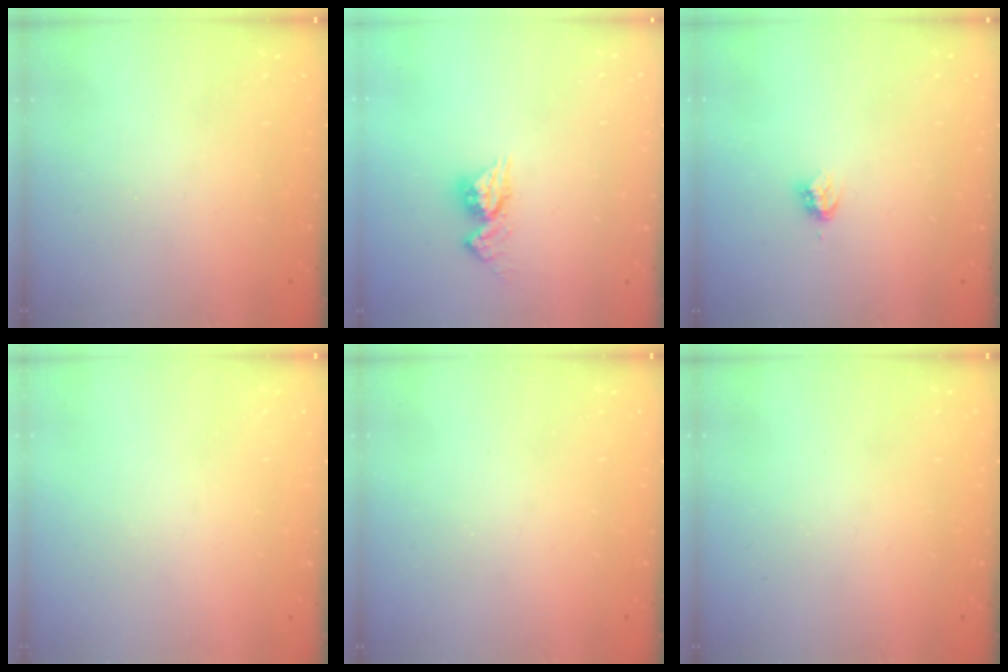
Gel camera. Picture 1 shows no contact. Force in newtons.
{"total": 8.3, "press": 8.3, "slide": 0.8}
{"total": 3.6, "press": 3.6, "slide": 0.7}
{"total": 0.0}
{"total": 0.0}
{"total": 0.0}